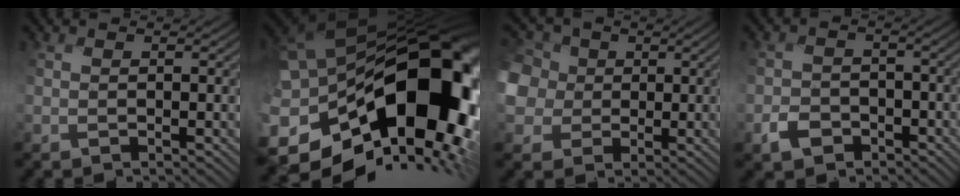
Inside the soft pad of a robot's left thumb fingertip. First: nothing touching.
{"total": 20.9, "force": [-3.1, 12.9, 16.1], "torque": [-0.303, -0.048, -0.030]}
{"total": 9.3, "force": [0.4, 8.3, 4.1], "torque": [-0.159, -0.013, -0.011]}
{"total": 4.0, "force": [-2.4, 3.0, 1.3], "torque": [-0.021, -0.005, -0.047]}